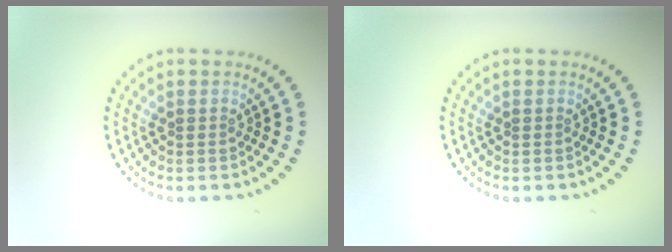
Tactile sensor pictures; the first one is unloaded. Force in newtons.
{"total": 0.0}